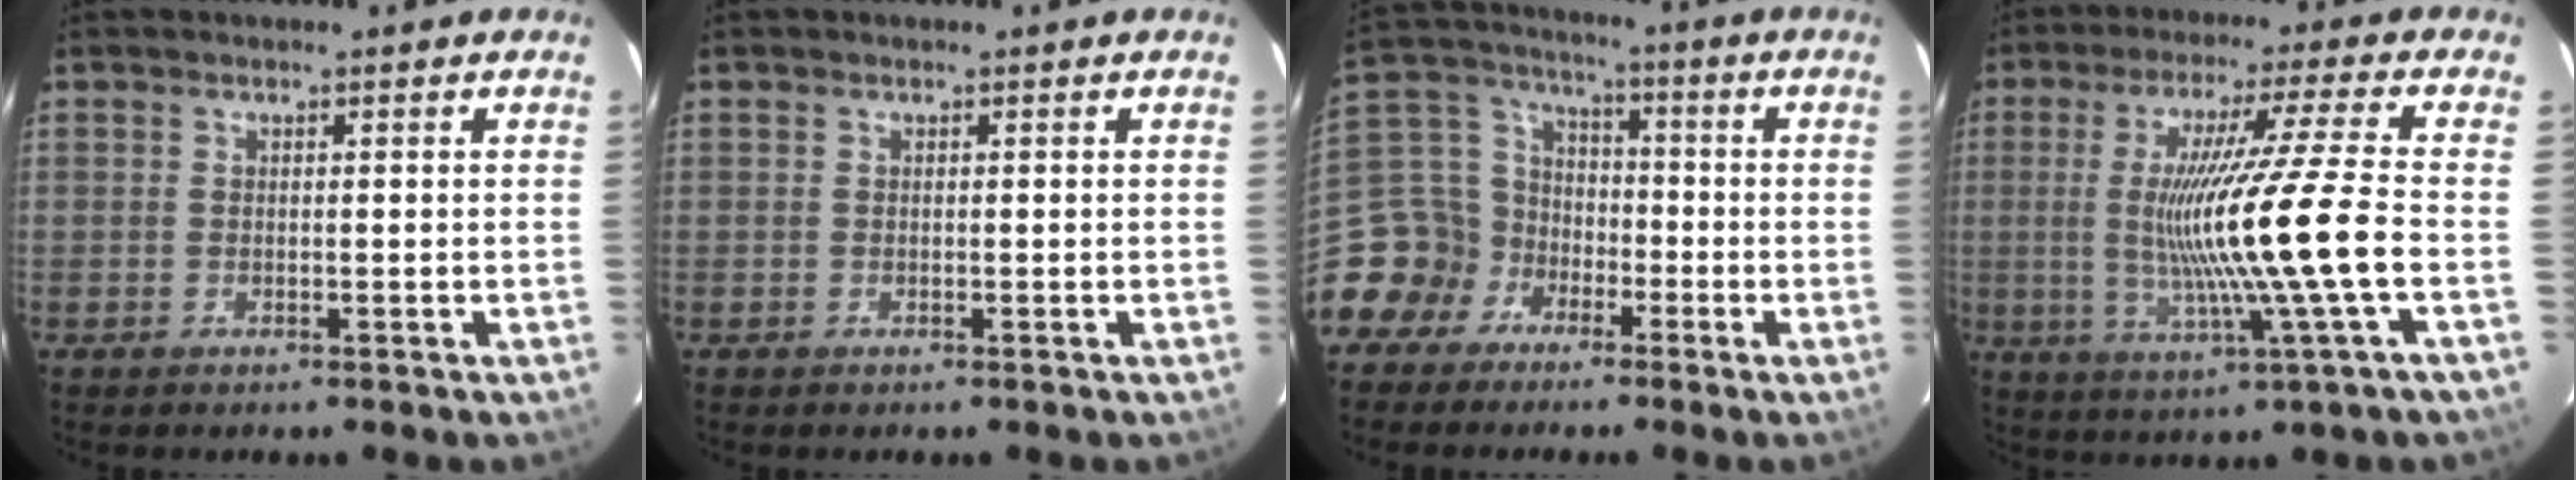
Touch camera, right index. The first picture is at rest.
{"total": 0.0}
{"total": 10.9, "force": [-6.6, 8.5, 1.7], "torque": [-0.059, 0.043, -0.130]}
{"total": 16.1, "force": [-1.8, -2.2, 15.8], "torque": [-0.273, -0.023, -0.023]}